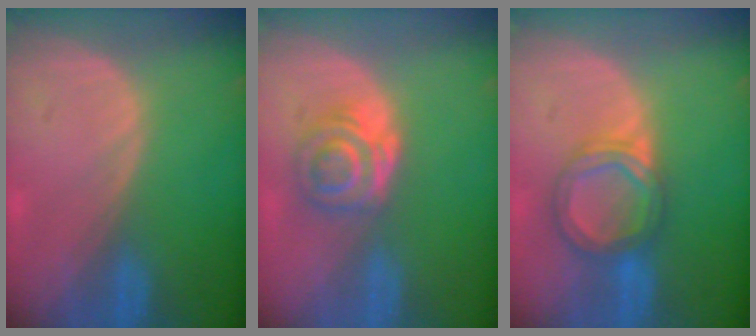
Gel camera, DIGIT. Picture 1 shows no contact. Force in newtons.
{"total": 6.3, "press": 5.2, "slide": 3.5}
{"total": 6.3, "press": 5.8, "slide": 2.3}